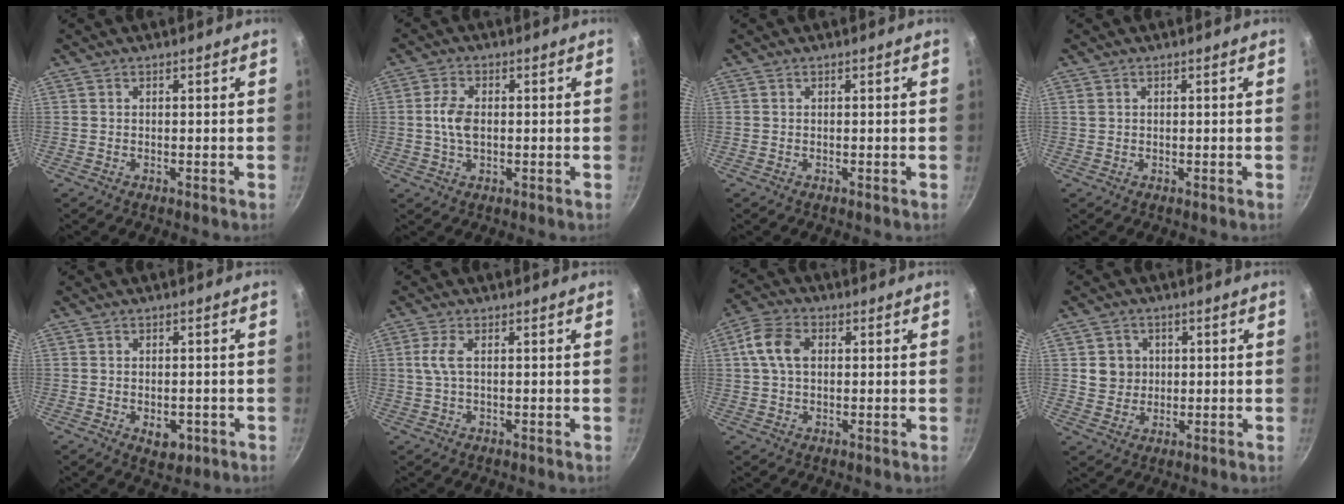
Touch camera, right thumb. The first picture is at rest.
{"total": 5.0, "force": [0.0, 2.9, 4.0], "torque": [-0.077, 0.008, -0.004]}
{"total": 0.0}
{"total": 0.7, "force": [0.3, 0.6, 0.3], "torque": [-0.006, 0.002, 0.006]}
{"total": 4.3, "force": [-1.4, 2.7, 3.1], "torque": [-0.031, 0.004, -0.012]}
{"total": 3.2, "force": [0.4, 1.0, 3.0], "torque": [-0.073, 0.005, 0.008]}
{"total": 7.5, "force": [1.2, 5.1, 5.4], "torque": [-0.103, 0.015, 0.015]}
{"total": 5.3, "force": [1.0, 5.0, 1.6], "torque": [0.002, 0.005, 0.019]}